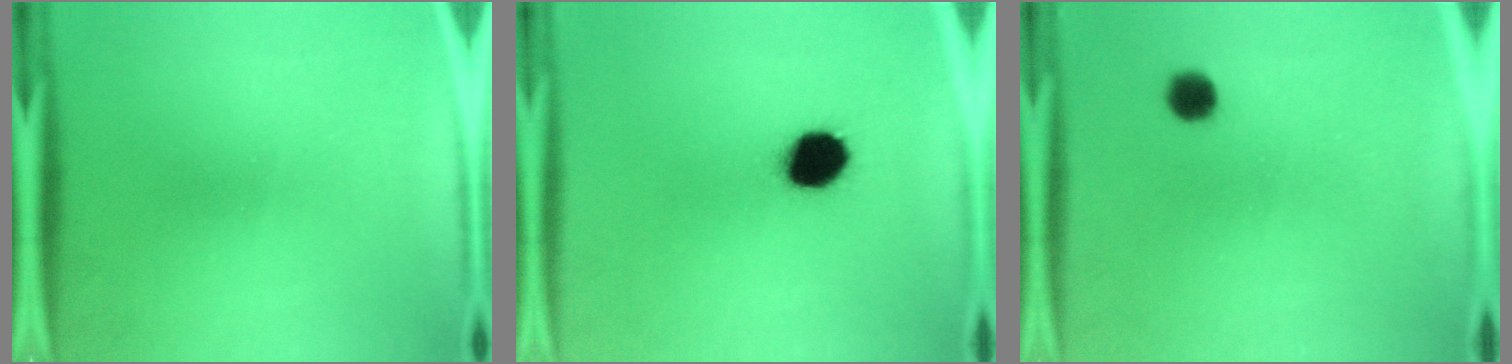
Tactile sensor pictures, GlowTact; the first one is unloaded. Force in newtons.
{"total": 9.3}
{"total": 3.1}